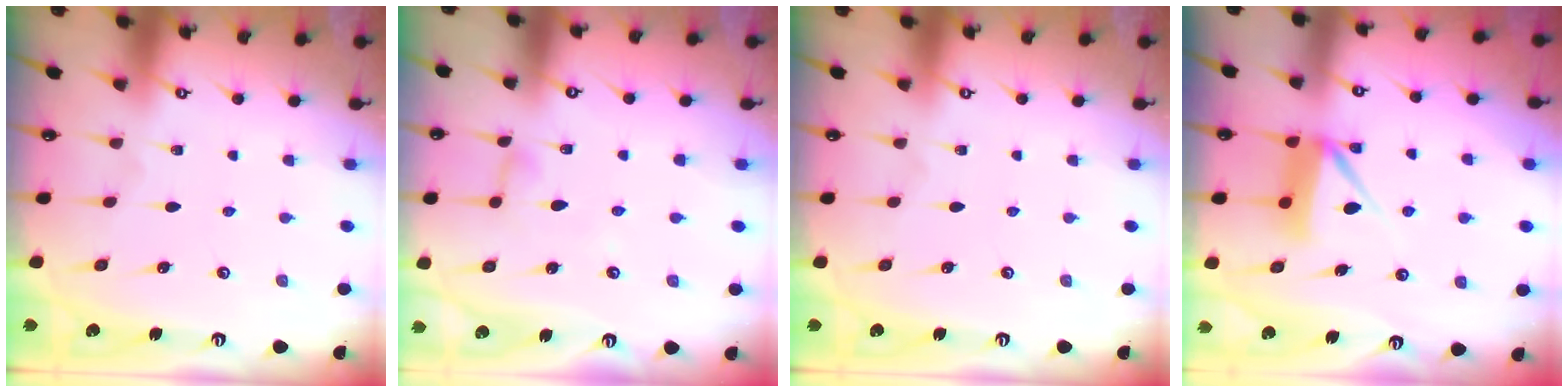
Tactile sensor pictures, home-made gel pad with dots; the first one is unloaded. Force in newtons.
{"total": 3.6, "press": 3.6, "slide": 0.2}
{"total": 0.0}
{"total": 9.3, "press": 9.3, "slide": 0.6}